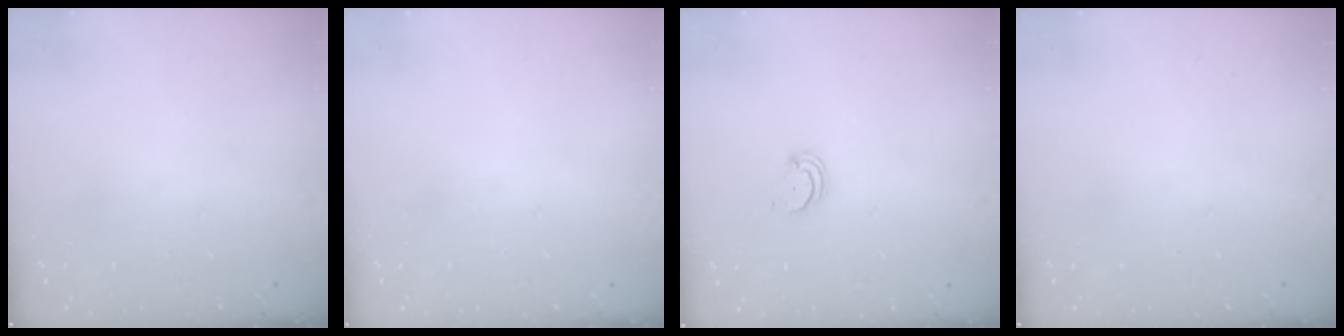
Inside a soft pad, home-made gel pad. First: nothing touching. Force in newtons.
{"total": 0.0}
{"total": 2.0, "press": 2.0, "slide": 0.2}
{"total": 0.0}